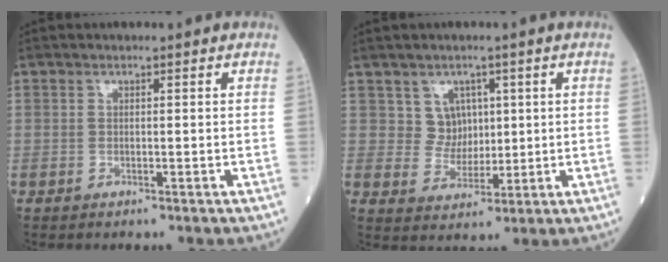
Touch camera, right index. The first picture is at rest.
{"total": 4.3, "force": [1.5, 3.9, 0.6], "torque": [-0.007, 0.006, 0.030]}